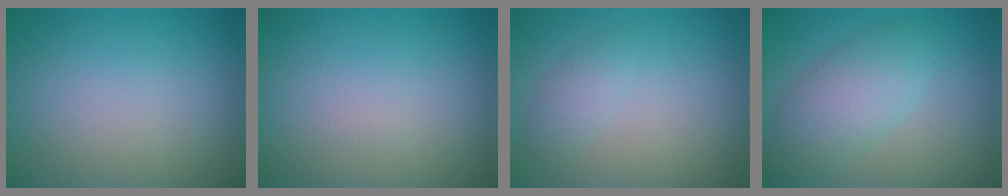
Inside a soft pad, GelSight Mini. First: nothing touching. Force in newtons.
{"total": 0.0}
{"total": 1.4, "press": 1.4, "slide": 0.1}
{"total": 4.5, "press": 4.5, "slide": 0.1}